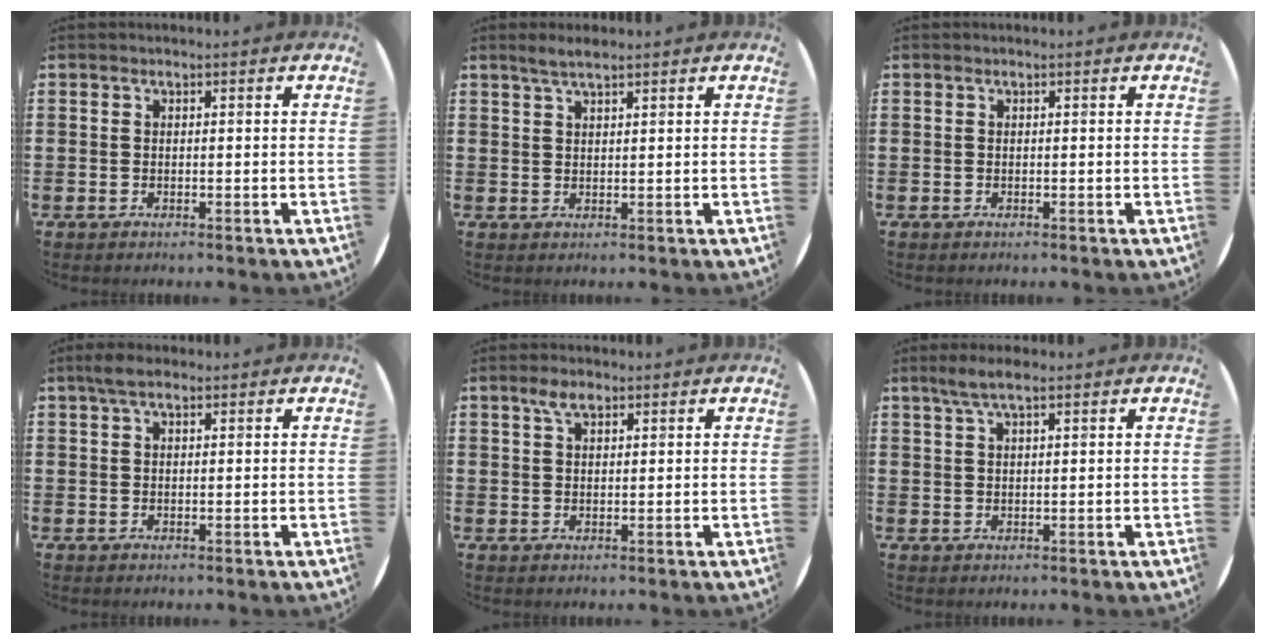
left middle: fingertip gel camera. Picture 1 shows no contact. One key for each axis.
{"total": 2.3, "fx": 1.8, "fy": 0.3, "fz": 1.3, "tx": -0.027, "ty": 0.003, "tz": 0.033}
{"total": 0.0}
{"total": 2.4, "fx": 1.5, "fy": 0.9, "fz": 1.6, "tx": -0.034, "ty": 0.006, "tz": 0.026}
{"total": 2.1, "fx": 1.4, "fy": 1.0, "fz": 1.2, "tx": -0.019, "ty": 0.002, "tz": 0.023}
{"total": 3.3, "fx": 2.3, "fy": 0.6, "fz": 2.3, "tx": -0.049, "ty": 0.006, "tz": 0.040}